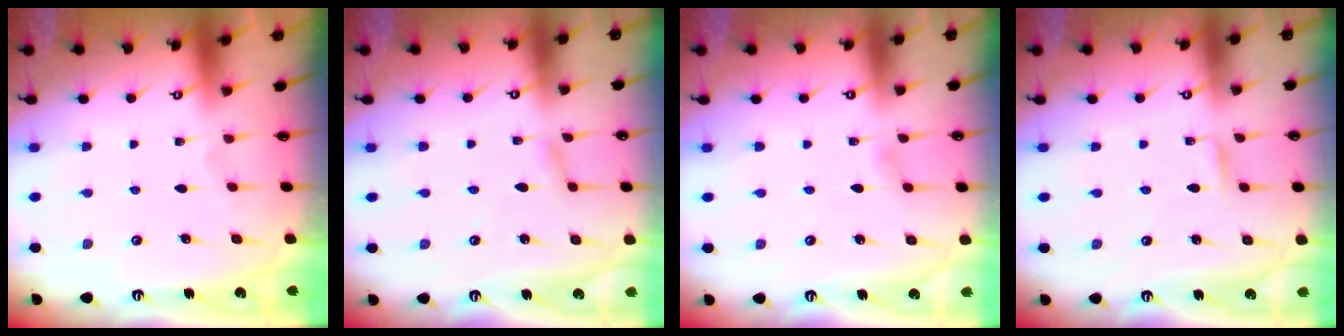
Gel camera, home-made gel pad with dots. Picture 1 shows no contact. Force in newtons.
{"total": 2.3, "press": 2.3, "slide": 0.2}
{"total": 2.7, "press": 2.7, "slide": 0.3}
{"total": 2.5, "press": 2.5, "slide": 0.3}